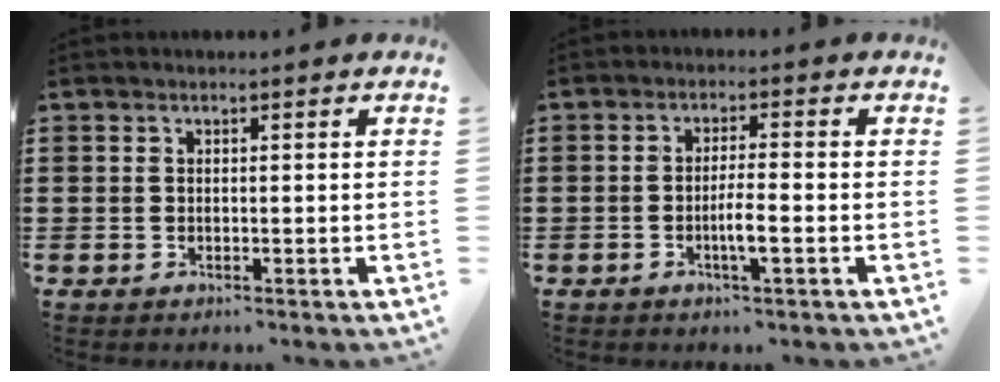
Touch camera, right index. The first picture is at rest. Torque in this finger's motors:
{"motor_torque": [1.08, -0.02, 0.33, 0.08]}